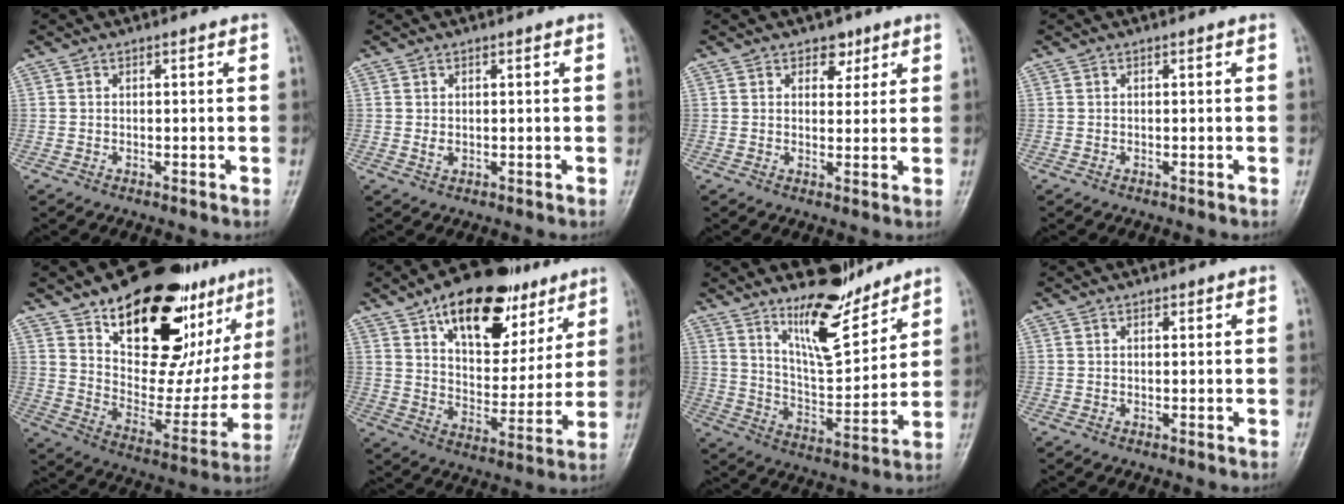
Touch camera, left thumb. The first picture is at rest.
{"total": 1.4, "force": [0.3, 0.9, 0.9], "torque": [-0.013, -0.004, 0.010]}
{"total": 3.7, "force": [2.2, 2.6, 1.4], "torque": [0.008, -0.011, 0.031]}
{"total": 0.0}
{"total": 28.6, "force": [16.5, 13.9, 18.8], "torque": [-0.215, -0.059, 0.256]}
{"total": 21.3, "force": [11.8, 11.5, 13.6], "torque": [-0.154, -0.036, 0.188]}
{"total": 12.4, "force": [9.5, 4.0, 6.8], "torque": [-0.090, -0.082, 0.175]}
{"total": 0.8, "force": [0.4, 0.5, 0.4], "torque": [-0.004, -0.002, 0.005]}